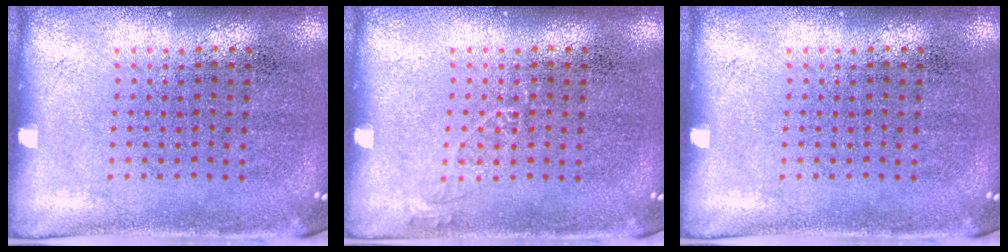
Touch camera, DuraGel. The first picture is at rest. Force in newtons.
{"total": 0.8, "press": 0.8, "slide": 0.1}
{"total": 0.0}